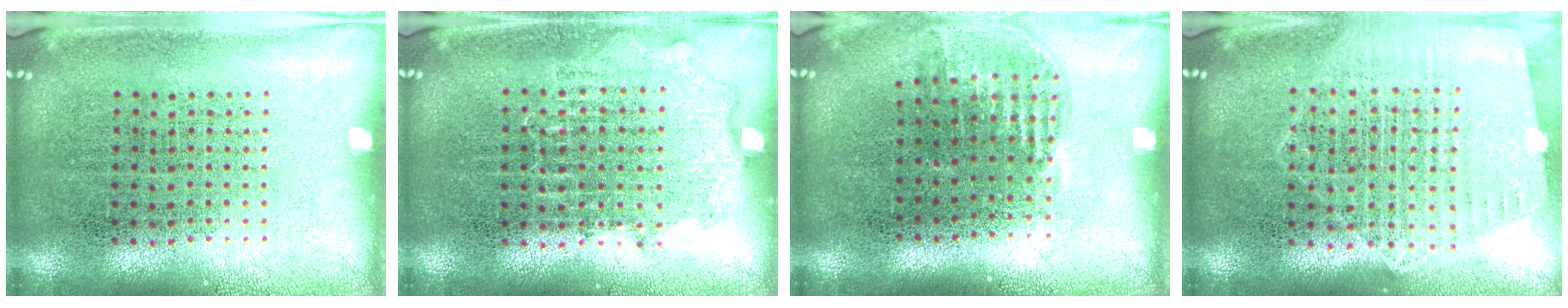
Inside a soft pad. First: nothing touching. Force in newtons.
{"total": 0.8, "press": 0.7, "slide": 0.2}
{"total": 1.1, "press": 0.9, "slide": 0.6}
{"total": 1.2, "press": 1.2, "slide": 0.1}